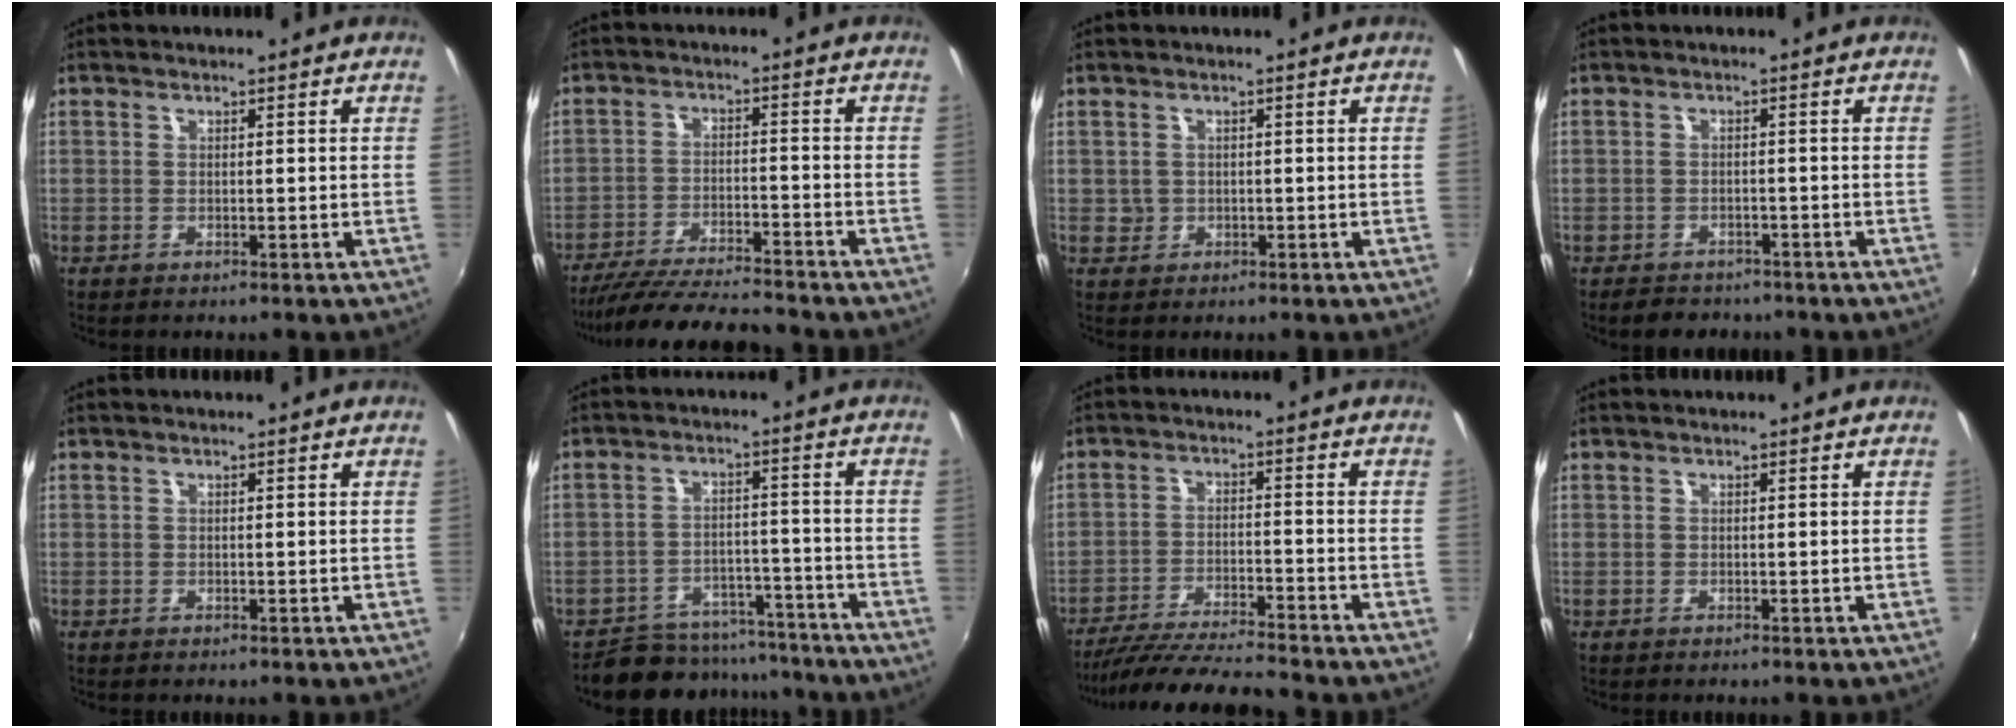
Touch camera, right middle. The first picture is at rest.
{"total": 15.0, "force": [-13.5, 1.6, 6.3], "torque": [-0.136, -0.023, -0.222]}
{"total": 2.1, "force": [-0.1, 2.0, 0.3], "torque": [-0.001, -0.001, 0.000]}
{"total": 4.8, "force": [-3.9, 2.6, 1.2], "torque": [-0.031, -0.003, -0.057]}
{"total": 0.0}
{"total": 13.3, "force": [-11.9, 5.3, 2.8], "torque": [-0.069, 0.021, -0.158]}
{"total": 13.6, "force": [-12.3, 0.5, 5.7], "torque": [-0.126, -0.022, -0.208]}
{"total": 0.0}